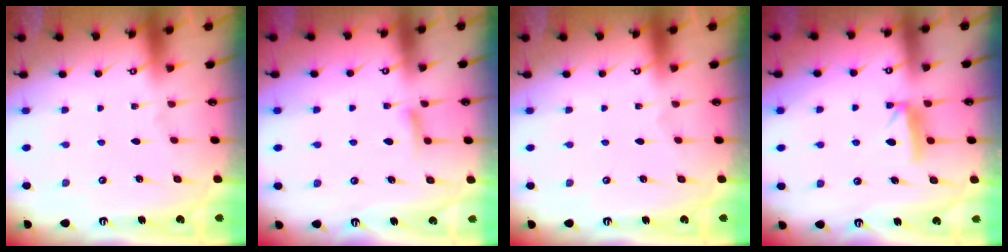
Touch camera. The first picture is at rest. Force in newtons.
{"total": 5.6, "press": 5.6, "slide": 0.8}
{"total": 0.0}
{"total": 7.4, "press": 7.3, "slide": 0.4}